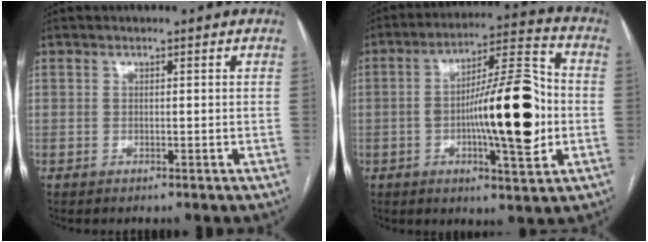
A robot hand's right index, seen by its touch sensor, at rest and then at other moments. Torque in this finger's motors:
{"motor_torque": [0.77, -0.19, 0.88, 0.21]}